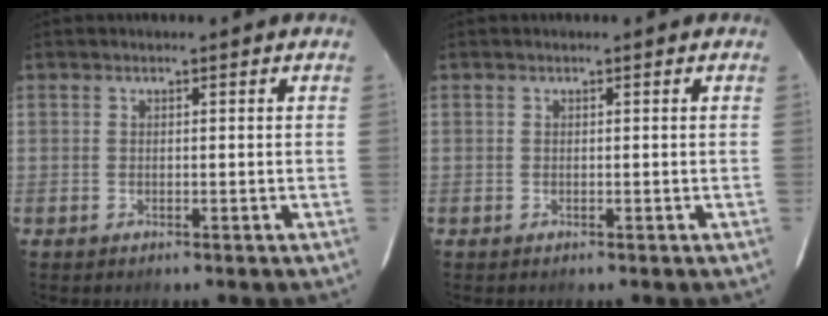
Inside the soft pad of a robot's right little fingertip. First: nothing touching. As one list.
[{"total": 0.0}]